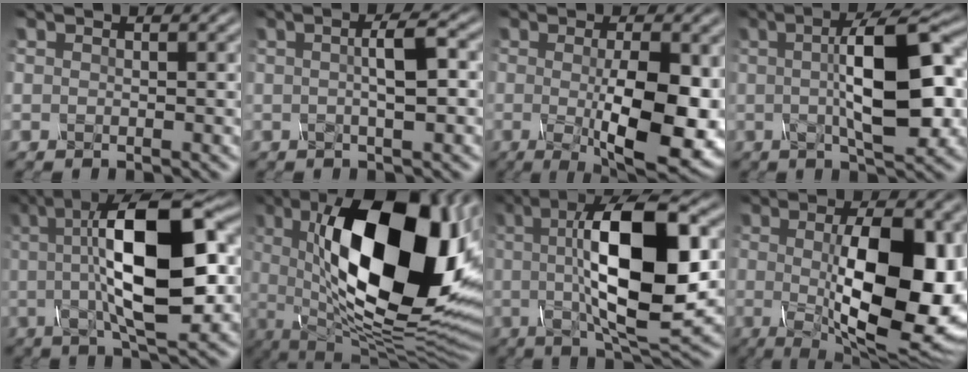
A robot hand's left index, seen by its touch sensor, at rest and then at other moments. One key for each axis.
{"total": 3.7, "fx": 0.3, "fy": 0.7, "fz": 3.6, "tx": -0.057, "ty": 0.008, "tz": 0.002}
{"total": 10.6, "fx": -1.2, "fy": 3.4, "fz": 10.0, "tx": -0.148, "ty": -0.022, "tz": -0.012}
{"total": 10.0, "fx": 0.7, "fy": 2.7, "fz": 9.6, "tx": -0.137, "ty": 0.011, "tz": 0.007}
{"total": 13.1, "fx": 1.4, "fy": 4.1, "fz": 12.4, "tx": -0.191, "ty": 0.015, "tz": 0.018}
{"total": 18.0, "fx": 3.2, "fy": 7.4, "fz": 16.1, "tx": -0.239, "ty": 0.000, "tz": 0.042}
{"total": 13.3, "fx": 1.1, "fy": 4.2, "fz": 12.6, "tx": -0.193, "ty": 0.004, "tz": 0.017}
{"total": 12.9, "fx": -0.2, "fy": 4.7, "fz": 12.1, "tx": -0.171, "ty": -0.009, "tz": -0.003}